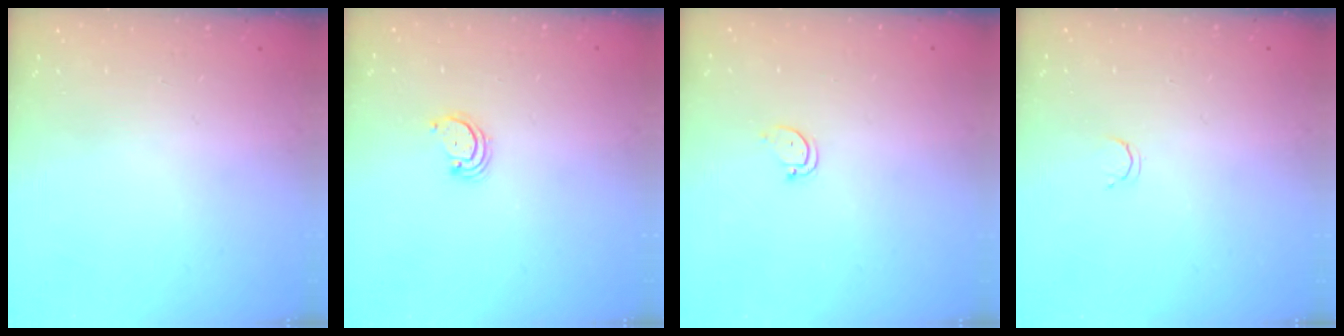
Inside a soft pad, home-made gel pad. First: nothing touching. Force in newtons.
{"total": 2.5, "press": 2.5, "slide": 0.3}
{"total": 3.1, "press": 3.1, "slide": 0.2}
{"total": 2.1, "press": 2.1, "slide": 0.4}